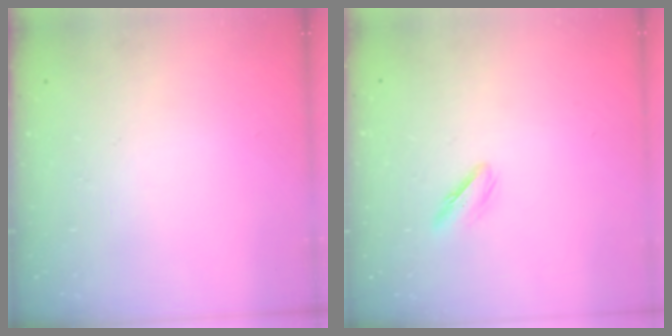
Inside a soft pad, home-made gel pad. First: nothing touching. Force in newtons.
{"total": 4.6, "press": 4.2, "slide": 1.6}